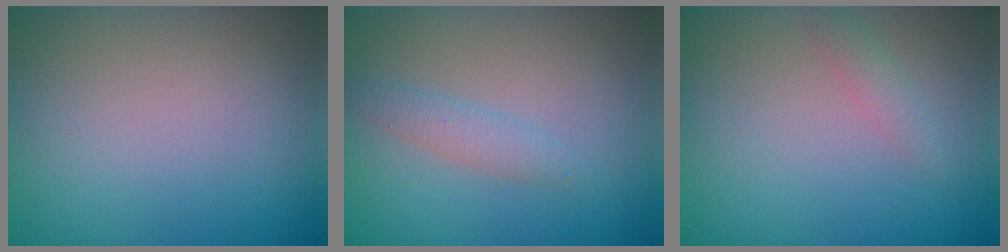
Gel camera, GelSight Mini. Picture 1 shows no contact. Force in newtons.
{"total": 1.6, "press": 1.6, "slide": 0.1}
{"total": 1.2, "press": 1.2, "slide": 0.1}